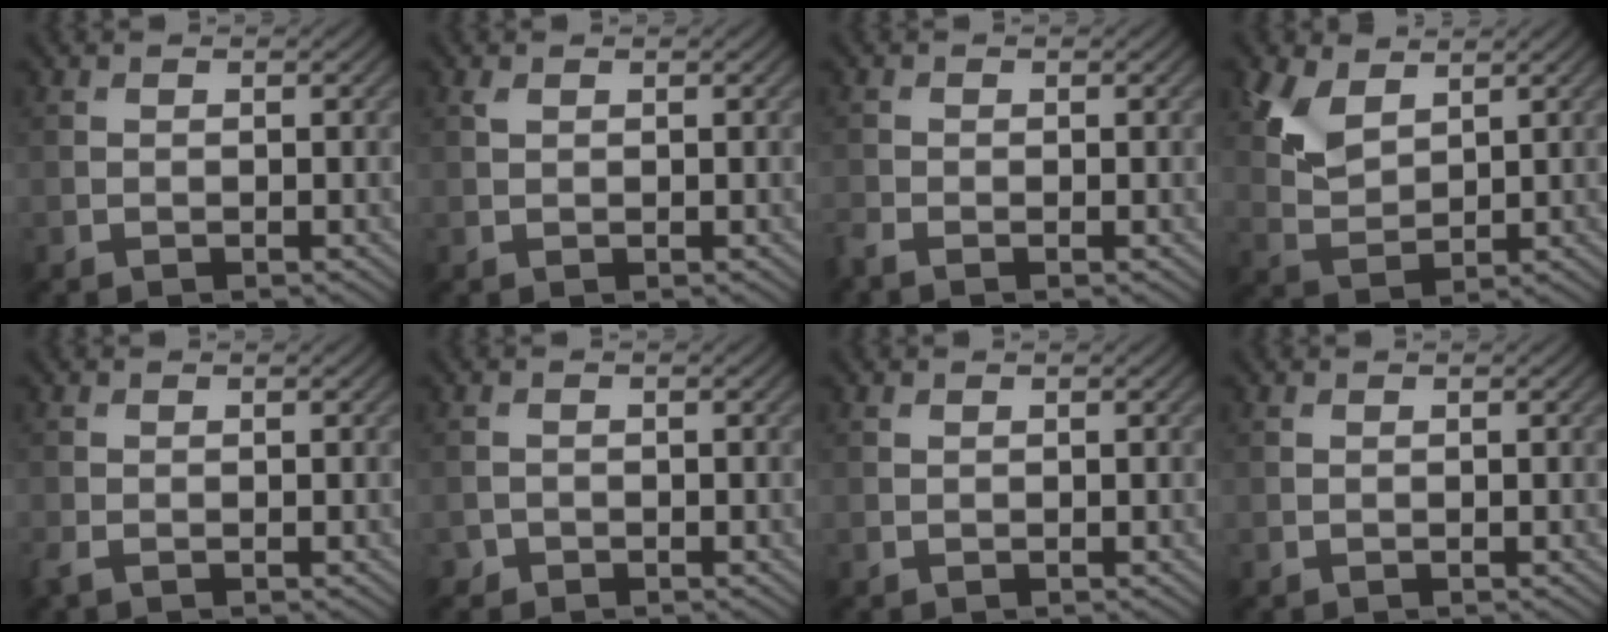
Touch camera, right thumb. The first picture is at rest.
{"total": 0.6, "force": [0.4, 0.3, 0.4], "torque": [-0.013, 0.000, 0.009]}
{"total": 1.5, "force": [-1.3, 0.3, 0.7], "torque": [-0.023, -0.009, -0.035]}
{"total": 5.8, "force": [3.1, 3.4, 3.6], "torque": [-0.089, -0.004, 0.067]}
{"total": 1.1, "force": [-0.6, 0.4, 0.8], "torque": [-0.028, -0.006, -0.017]}
{"total": 0.8, "force": [-0.5, 0.6, 0.0], "torque": [0.003, -0.002, -0.013]}
{"total": 0.0}
{"total": 0.0}